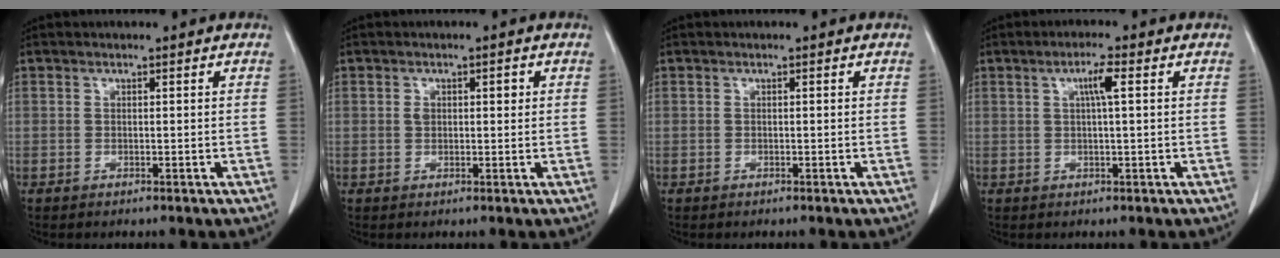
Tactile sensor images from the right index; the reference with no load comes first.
{"total": 2.3, "force": [0.5, 1.3, 1.8], "torque": [-0.033, 0.011, 0.010]}
{"total": 0.0}
{"total": 3.1, "force": [0.9, 0.1, 2.9], "torque": [-0.055, 0.005, 0.015]}